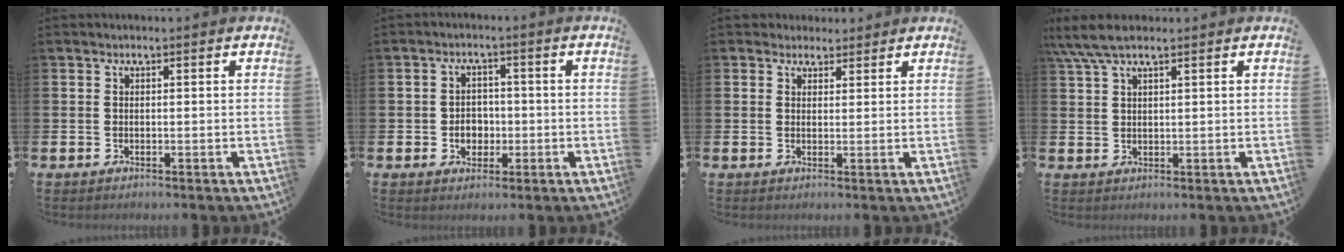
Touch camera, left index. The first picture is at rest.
{"total": 3.2, "force": [-0.6, 2.7, 1.6], "torque": [-0.018, -0.001, -0.021]}
{"total": 2.6, "force": [2.3, 1.1, -0.3], "torque": [0.011, -0.006, 0.041]}
{"total": 5.2, "force": [4.0, 1.1, 3.2], "torque": [-0.074, -0.003, 0.073]}